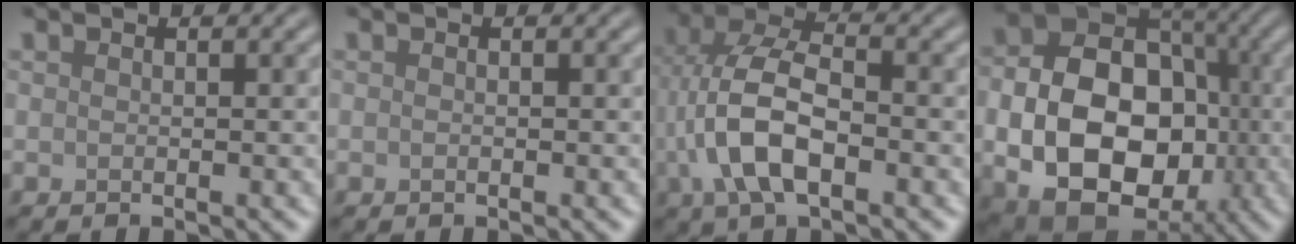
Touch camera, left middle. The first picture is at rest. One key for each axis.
{"total": 0.0}
{"total": 8.1, "fx": -1.7, "fy": 4.1, "fz": 6.8, "tx": -0.149, "ty": 0.013, "tz": -0.038}
{"total": 14.8, "fx": -2.6, "fy": 10.9, "fz": 9.7, "tx": -0.149, "ty": -0.020, "tz": -0.043}